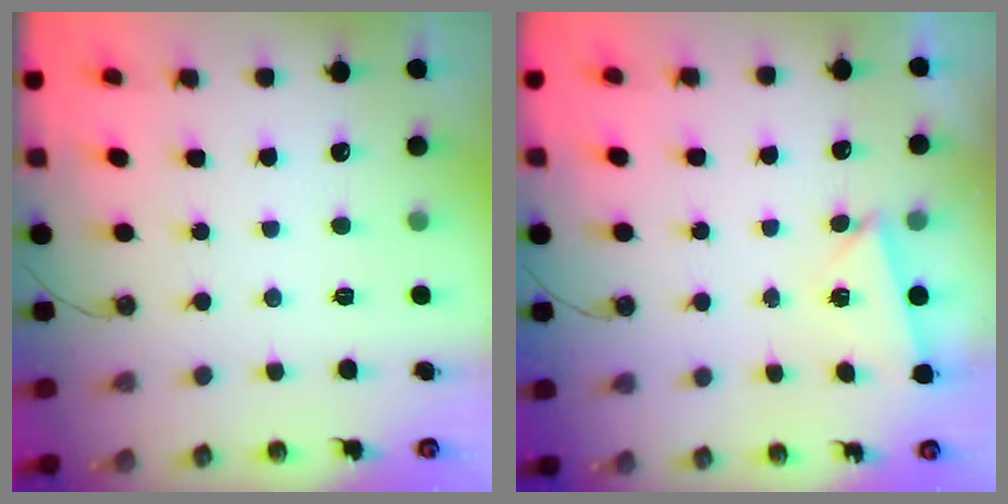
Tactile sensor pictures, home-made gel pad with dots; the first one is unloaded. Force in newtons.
{"total": 2.6, "press": 2.2, "slide": 1.4}